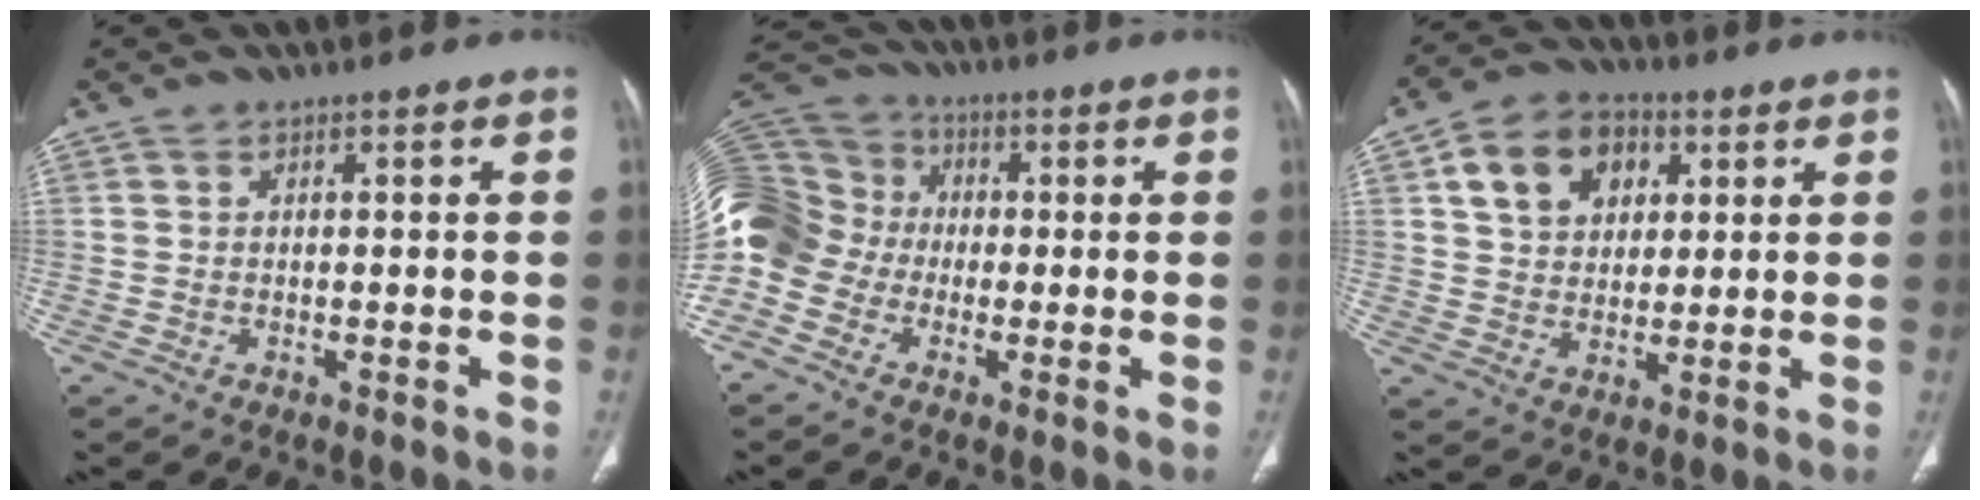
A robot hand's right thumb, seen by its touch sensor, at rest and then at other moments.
{"total": 16.7, "force": [-3.0, 13.9, 8.8], "torque": [-0.212, 0.052, -0.065]}
{"total": 11.7, "force": [4.2, 8.8, 6.5], "torque": [-0.076, -0.002, 0.068]}